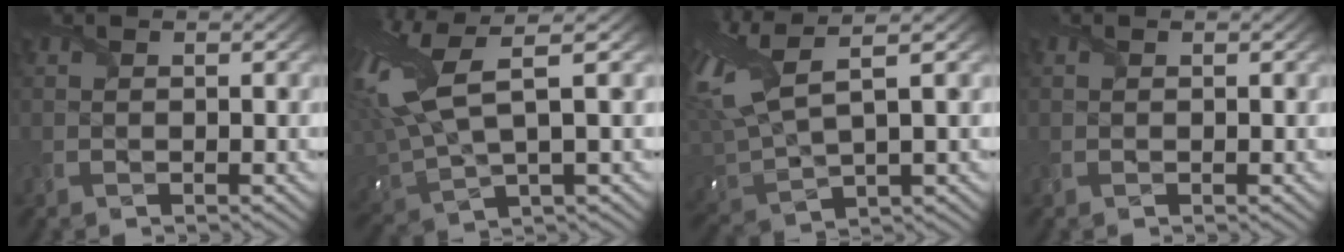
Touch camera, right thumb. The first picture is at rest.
{"total": 13.4, "force": [4.3, 4.8, 11.8], "torque": [-0.301, 0.012, 0.086]}
{"total": 11.8, "force": [4.3, 4.3, 10.1], "torque": [-0.275, 0.019, 0.088]}
{"total": 0.0}